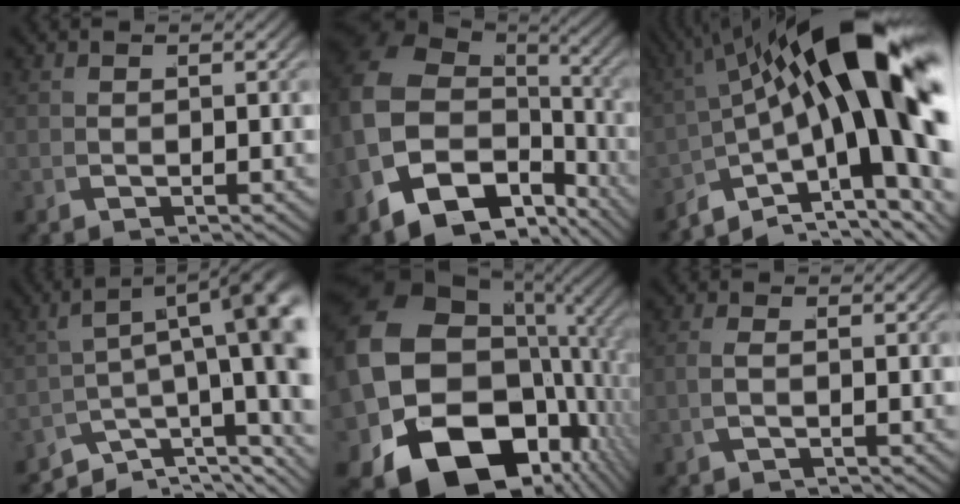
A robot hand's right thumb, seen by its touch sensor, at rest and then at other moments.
{"total": 14.2, "force": [-3.2, 9.6, 10.0], "torque": [-0.231, -0.059, -0.021]}
{"total": 20.1, "force": [0.9, 10.1, 17.3], "torque": [-0.260, -0.015, 0.024]}
{"total": 12.4, "force": [-2.7, 7.4, 9.6], "torque": [-0.149, -0.044, -0.029]}
{"total": 24.1, "force": [-2.8, 17.5, 16.4], "torque": [-0.316, -0.067, -0.030]}
{"total": 1.0, "force": [-0.1, 0.0, 1.0], "torque": [-0.029, -0.001, 0.001]}